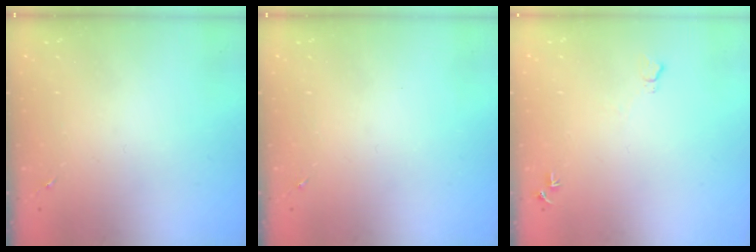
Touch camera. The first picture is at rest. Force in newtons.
{"total": 0.0}
{"total": 5.8, "press": 5.8, "slide": 0.7}